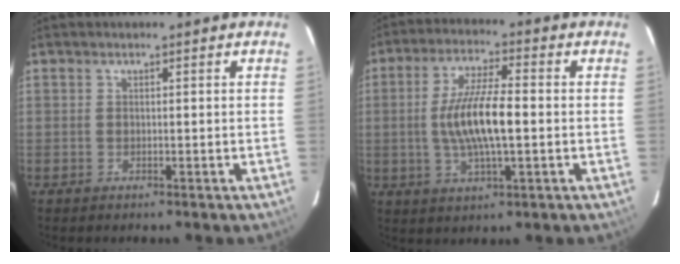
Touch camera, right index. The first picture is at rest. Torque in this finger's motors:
{"motor_torque": [0.48, -0.06, 0.48, 0.12]}